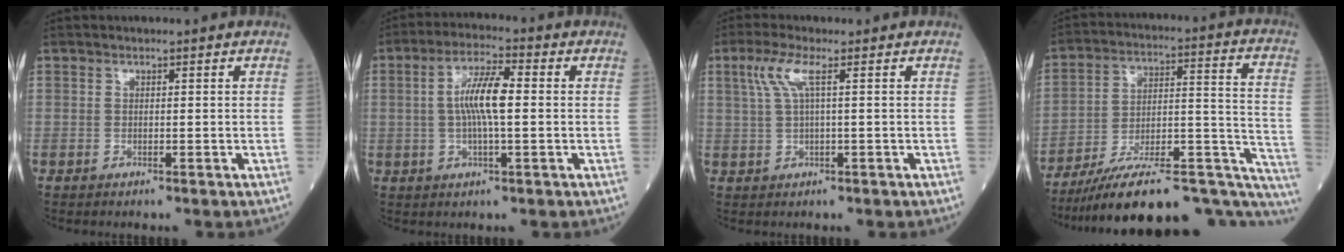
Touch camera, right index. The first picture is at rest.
{"total": 7.6, "force": [0.4, 1.3, 7.5], "torque": [-0.147, 0.011, 0.002]}
{"total": 4.0, "force": [1.4, 0.2, 3.7], "torque": [-0.090, 0.017, 0.035]}
{"total": 27.8, "force": [-22.4, 5.3, 15.6], "torque": [-0.157, 0.030, -0.319]}